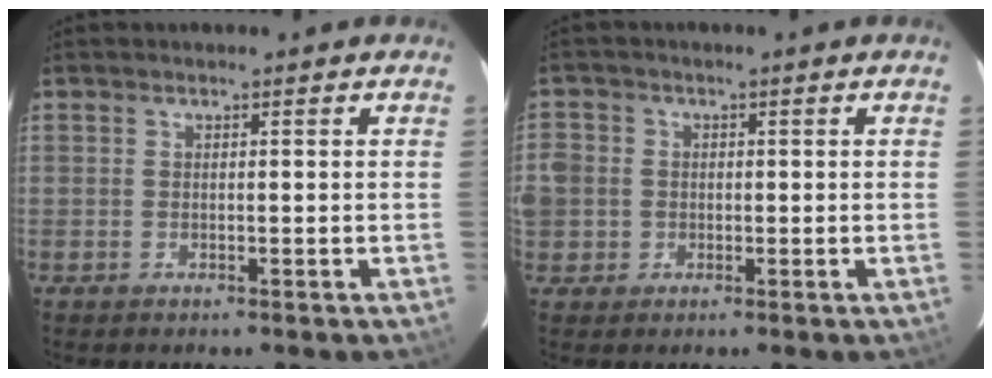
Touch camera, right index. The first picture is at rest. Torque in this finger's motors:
{"motor_torque": [1.11, -0.03, 0.24, 0.06]}